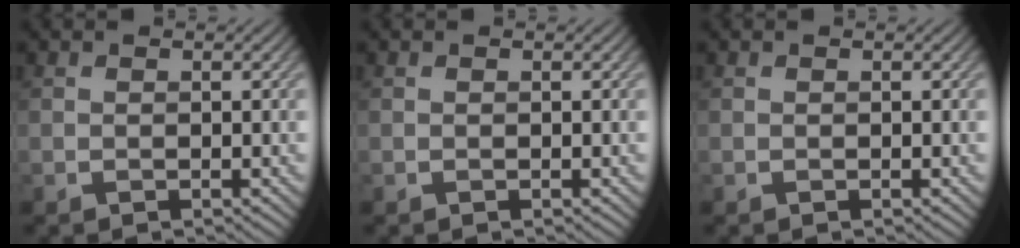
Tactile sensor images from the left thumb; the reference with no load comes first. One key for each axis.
{"total": 0.0}
{"total": 0.0}